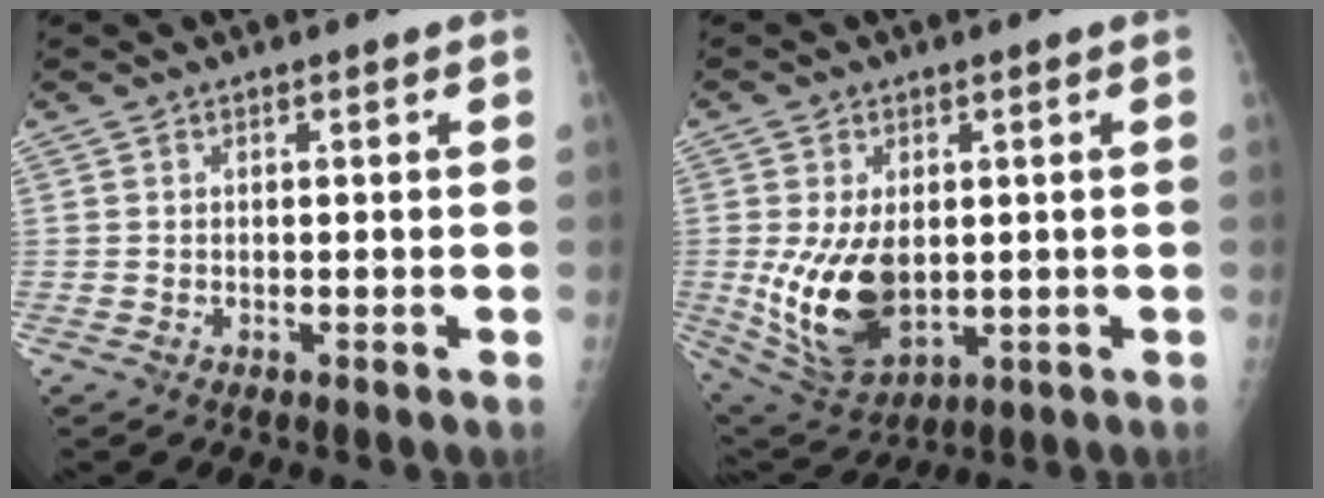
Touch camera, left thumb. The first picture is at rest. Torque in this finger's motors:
{"motor_torque": [0.96, 1.11, 1.52, -0.08, 0.16]}